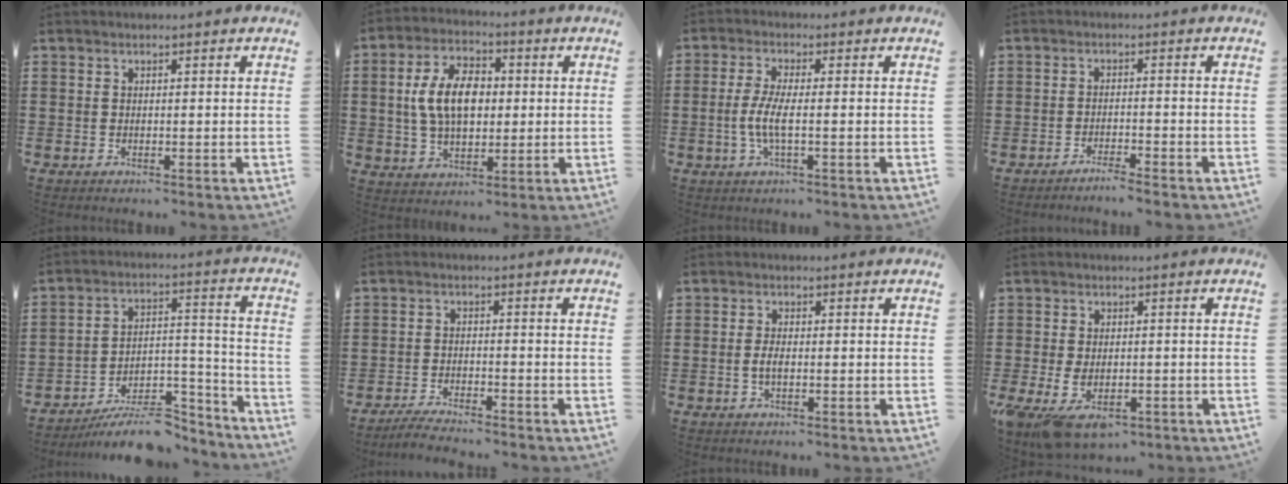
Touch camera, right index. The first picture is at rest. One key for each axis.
{"total": 9.6, "fx": 0.7, "fy": 5.6, "fz": 7.7, "tx": -0.173, "ty": 0.006, "tz": 0.004}
{"total": 5.0, "fx": -1.0, "fy": 1.2, "fz": 4.8, "tx": -0.113, "ty": -0.006, "tz": -0.029}
{"total": 2.1, "fx": -2.0, "fy": -0.4, "fz": 0.5, "tx": -0.010, "ty": 0.000, "tz": -0.038}
{"total": 9.8, "fx": -8.5, "fy": 2.8, "fz": 4.0, "tx": -0.046, "ty": 0.034, "tz": -0.153}
{"total": 2.9, "fx": -2.9, "fy": -0.1, "fz": 0.5, "tx": -0.011, "ty": 0.002, "tz": -0.059}
{"total": 2.0, "fx": -0.3, "fy": 0.8, "fz": 1.8, "tx": -0.043, "ty": -0.001, "tz": -0.008}
{"total": 4.9, "fx": -2.3, "fy": 2.3, "fz": 3.6, "tx": -0.085, "ty": -0.009, "tz": -0.047}